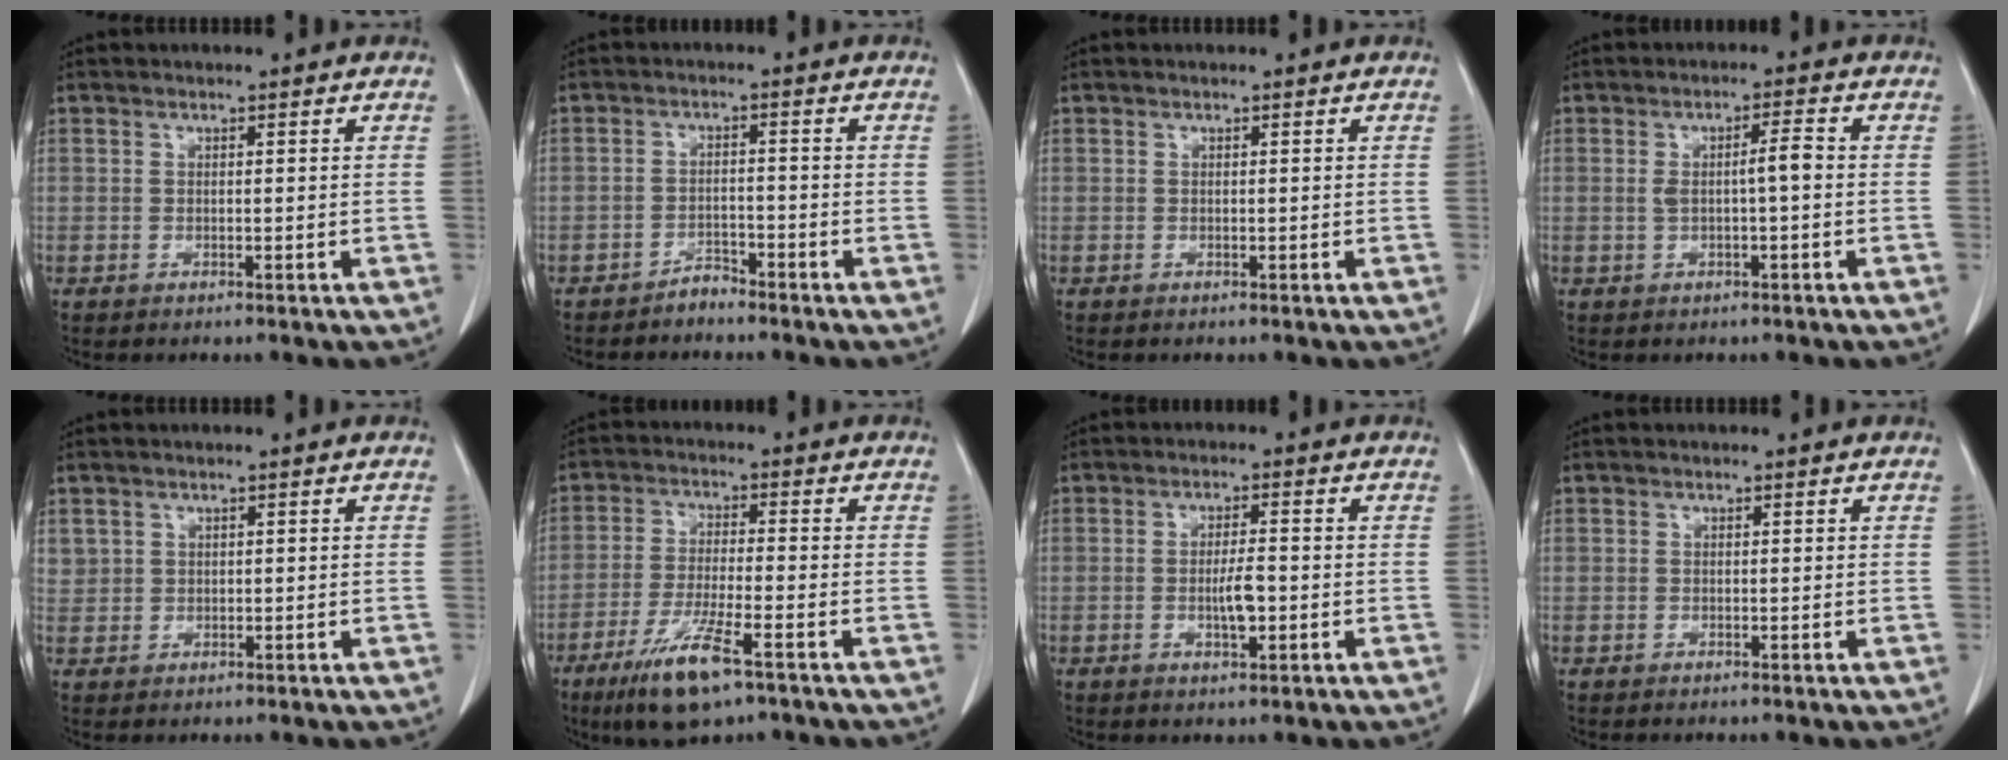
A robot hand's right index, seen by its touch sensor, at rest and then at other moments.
{"total": 2.1, "force": [-2.0, 0.6, 0.2], "torque": [0.001, 0.001, -0.034]}
{"total": 0.0}
{"total": 3.6, "force": [-0.1, 0.4, 3.5], "torque": [-0.064, 0.008, 0.000]}
{"total": 1.9, "force": [1.0, 1.7, 0.2], "torque": [0.010, 0.007, 0.016]}
{"total": 9.7, "force": [-5.8, 1.2, 7.7], "torque": [-0.153, -0.023, -0.102]}
{"total": 3.7, "force": [-0.8, 0.8, 3.6], "torque": [-0.065, -0.001, -0.011]}
{"total": 0.0}